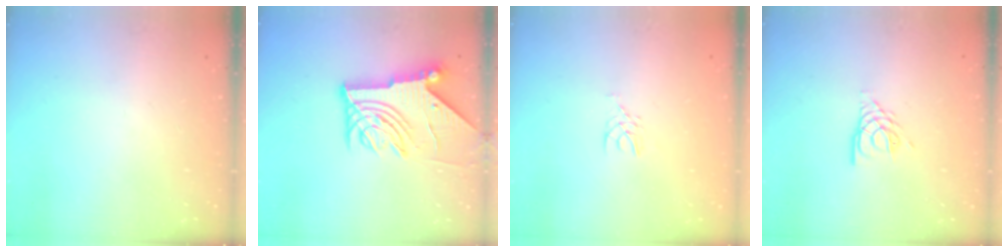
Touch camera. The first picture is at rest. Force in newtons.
{"total": 12.2, "press": 12.1, "slide": 1.3}
{"total": 2.5, "press": 2.5, "slide": 0.2}
{"total": 4.2, "press": 4.1, "slide": 0.5}